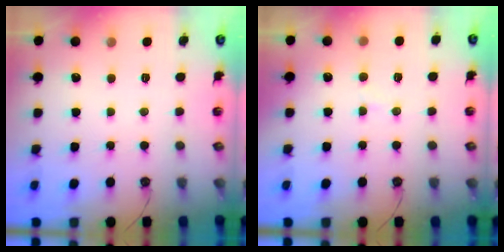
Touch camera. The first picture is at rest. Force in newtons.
{"total": 6.3, "press": 6.2, "slide": 1.4}